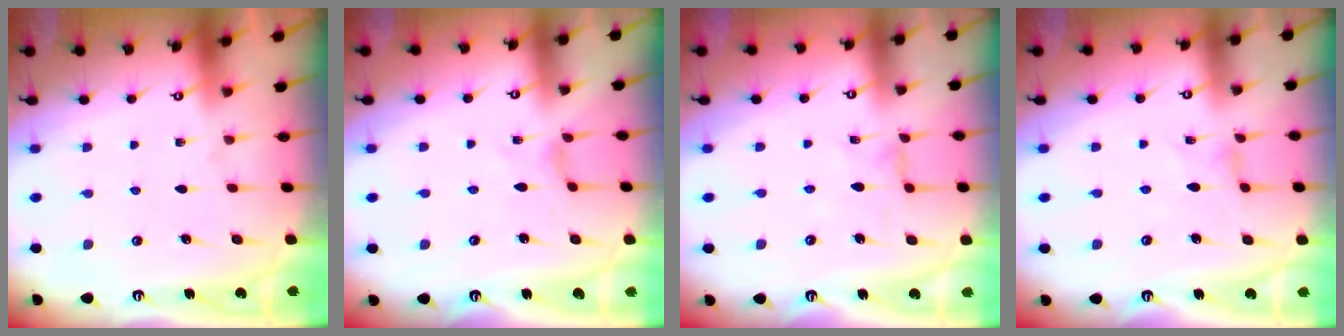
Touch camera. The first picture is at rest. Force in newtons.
{"total": 0.0}
{"total": 1.4, "press": 1.4, "slide": 0.2}
{"total": 0.0}